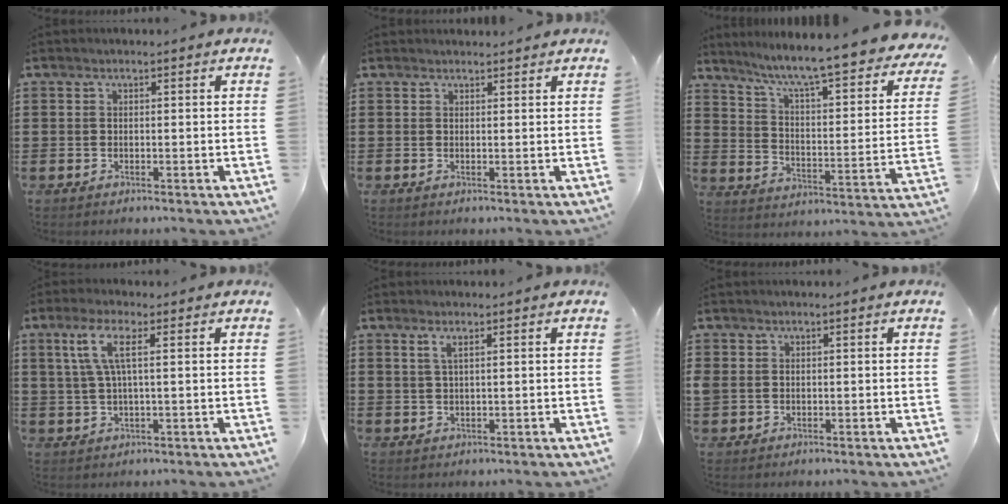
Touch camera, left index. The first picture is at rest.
{"total": 1.0, "force": [1.0, 0.1, 0.1], "torque": [-0.005, -0.002, 0.020]}
{"total": 7.4, "force": [6.2, -0.4, 4.0], "torque": [-0.095, -0.058, 0.093]}
{"total": 5.4, "force": [1.6, 1.1, 5.1], "torque": [-0.119, -0.002, 0.022]}
{"total": 1.6, "force": [0.8, 0.2, 1.4], "torque": [-0.031, 0.001, 0.013]}
{"total": 1.1, "force": [0.1, 1.0, 0.3], "torque": [-0.019, 0.004, -0.002]}